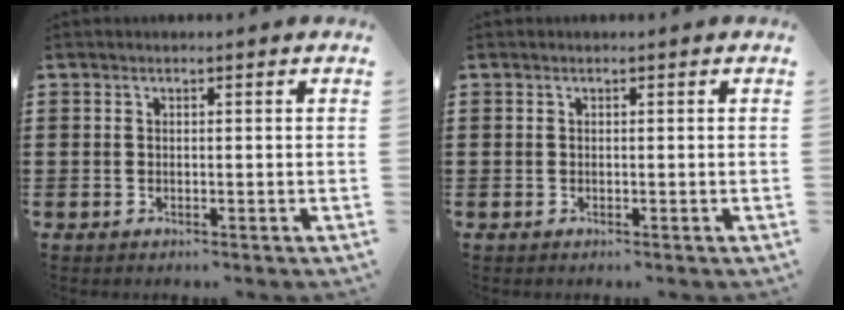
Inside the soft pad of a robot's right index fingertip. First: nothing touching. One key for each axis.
{"total": 0.0}